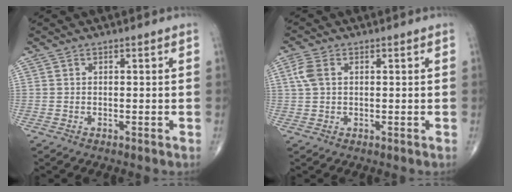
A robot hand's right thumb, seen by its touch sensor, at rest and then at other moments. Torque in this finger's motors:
{"motor_torque": [-0.22, 0.31, -0.03, 0.08, 0.00]}